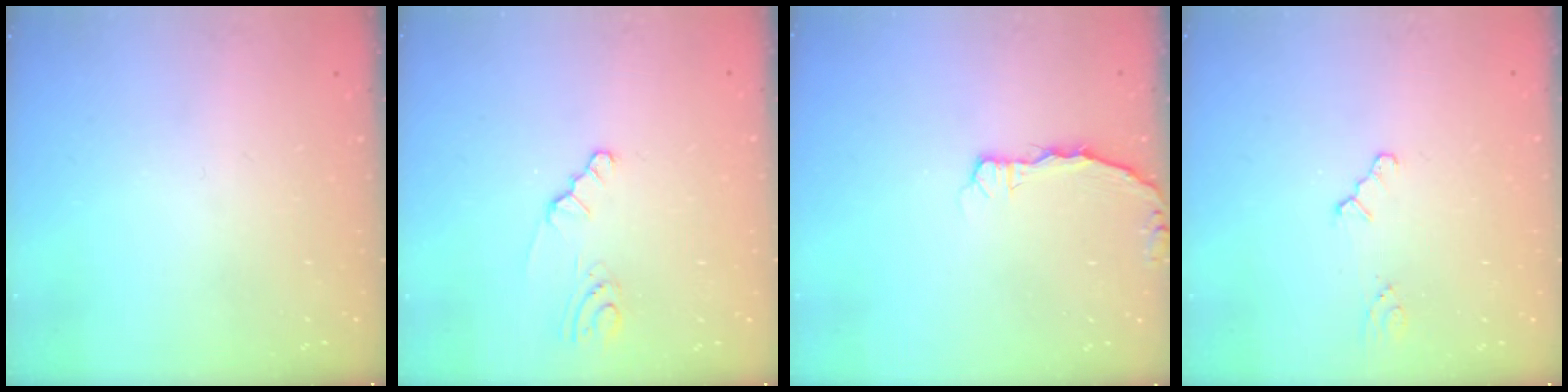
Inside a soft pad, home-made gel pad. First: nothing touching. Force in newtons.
{"total": 2.1, "press": 2.1, "slide": 0.3}
{"total": 3.0, "press": 3.0, "slide": 0.3}
{"total": 1.0, "press": 1.0, "slide": 0.3}